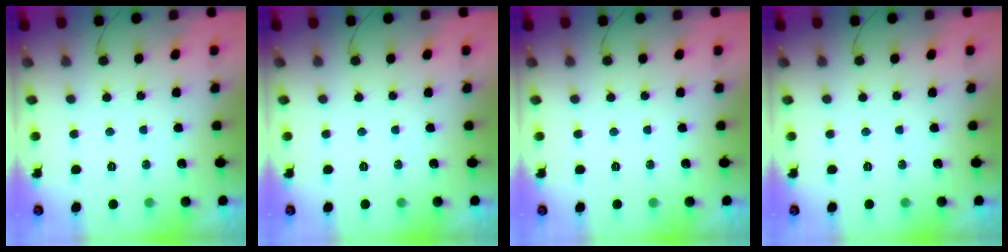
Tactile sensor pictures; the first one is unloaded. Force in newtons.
{"total": 0.0}
{"total": 0.0}
{"total": 0.0}